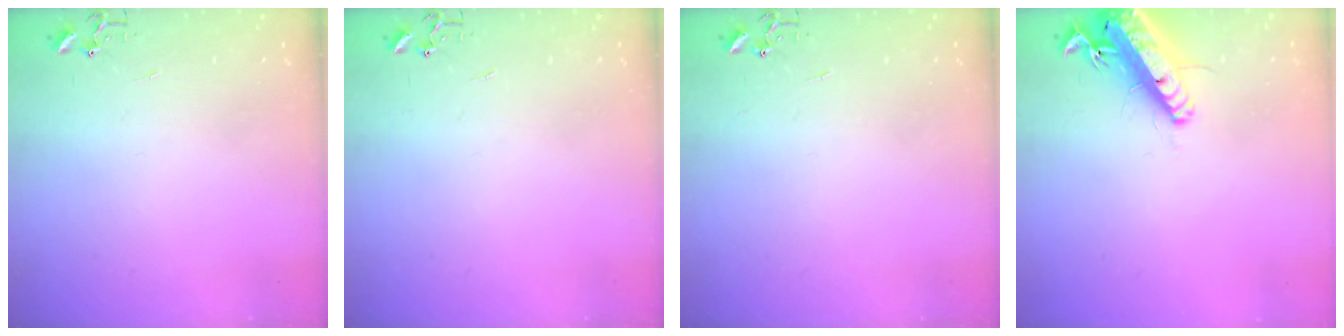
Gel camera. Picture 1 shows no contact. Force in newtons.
{"total": 0.0}
{"total": 0.0}
{"total": 17.1, "press": 16.8, "slide": 3.4}